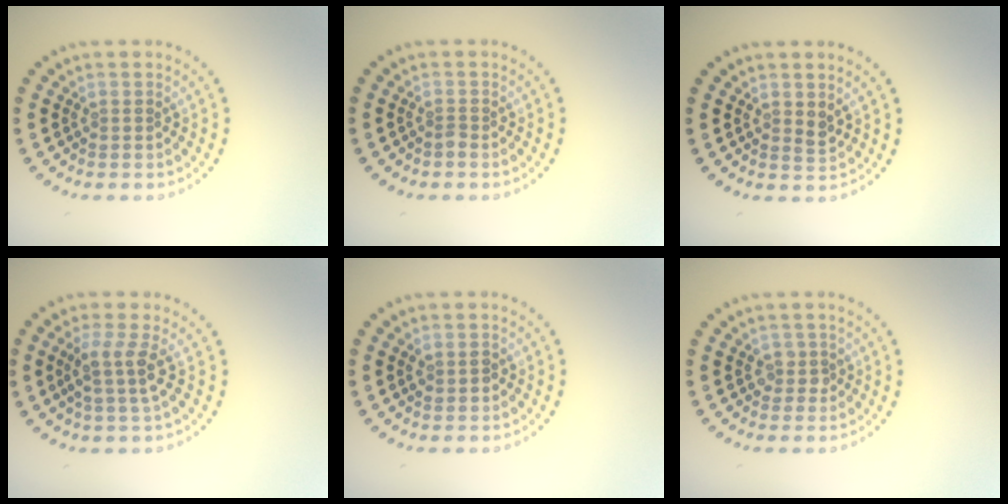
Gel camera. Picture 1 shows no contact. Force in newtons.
{"total": 0.6, "press": 0.4, "slide": 0.5}
{"total": 1.0, "press": 0.9, "slide": 0.5}
{"total": 2.7, "press": 2.1, "slide": 1.6}
{"total": 1.2, "press": 1.2, "slide": 0.2}
{"total": 1.2, "press": 1.0, "slide": 0.7}